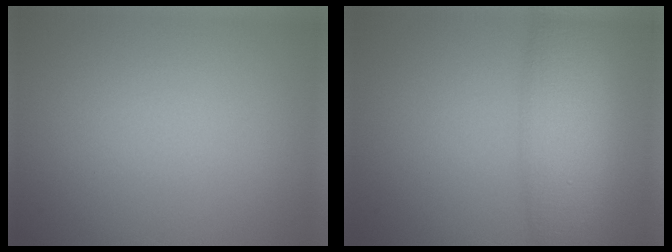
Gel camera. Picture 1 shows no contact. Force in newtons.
{"total": 7.4, "press": 7.4, "slide": 0.2}